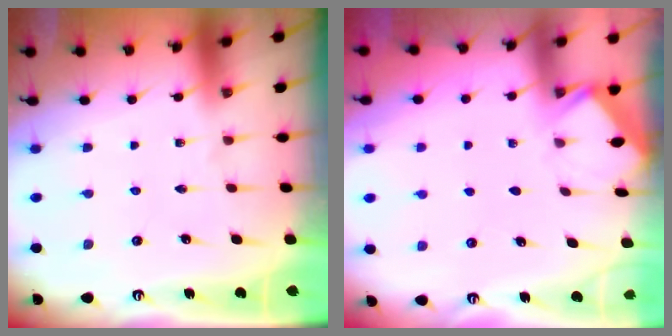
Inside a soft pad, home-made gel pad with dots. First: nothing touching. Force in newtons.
{"total": 1.7, "press": 1.6, "slide": 0.2}